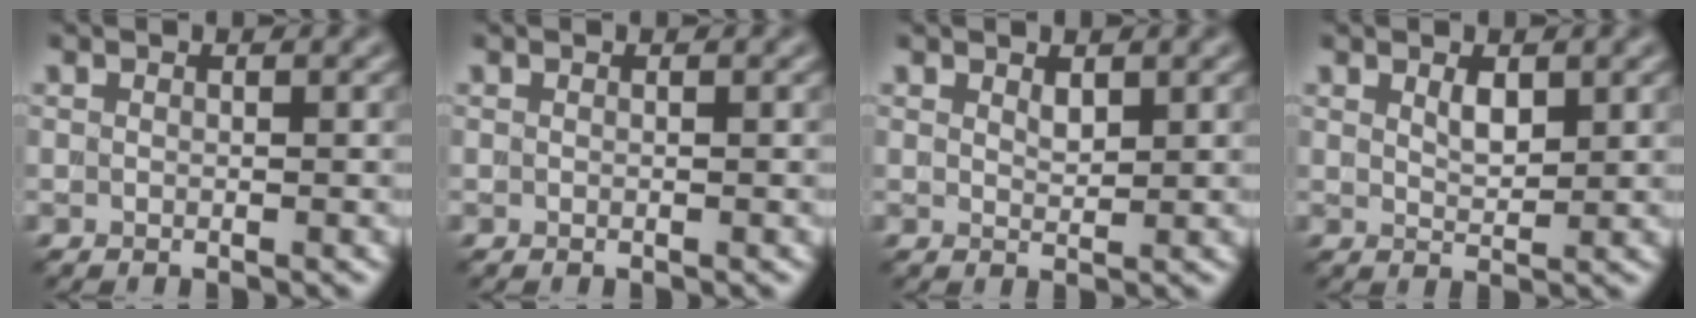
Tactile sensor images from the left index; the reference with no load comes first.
{"total": 0.0}
{"total": 0.9, "force": [0.8, 0.3, 0.4], "torque": [-0.010, -0.001, 0.015]}
{"total": 1.5, "force": [1.0, 0.6, 0.9], "torque": [-0.019, -0.001, 0.018]}